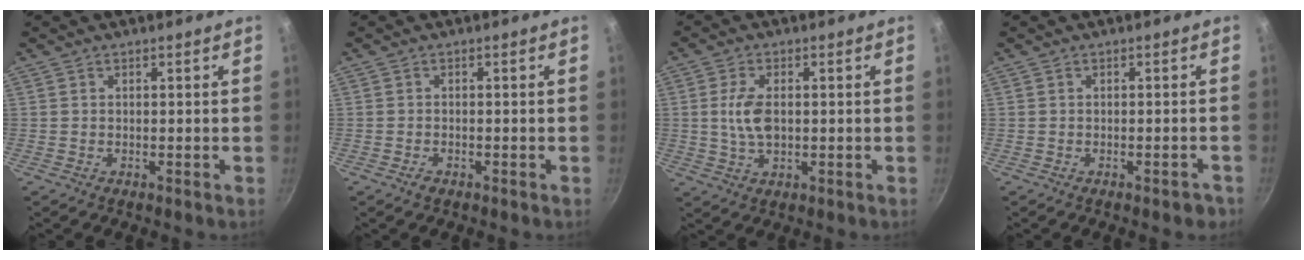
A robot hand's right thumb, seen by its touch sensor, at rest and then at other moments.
{"total": 1.3, "force": [-0.9, 0.7, 0.6], "torque": [-0.014, 0.007, -0.014]}
{"total": 6.3, "force": [0.3, 3.5, 5.3], "torque": [-0.100, 0.002, 0.005]}
{"total": 2.1, "force": [-1.5, 0.8, 1.4], "torque": [-0.011, 0.020, -0.005]}